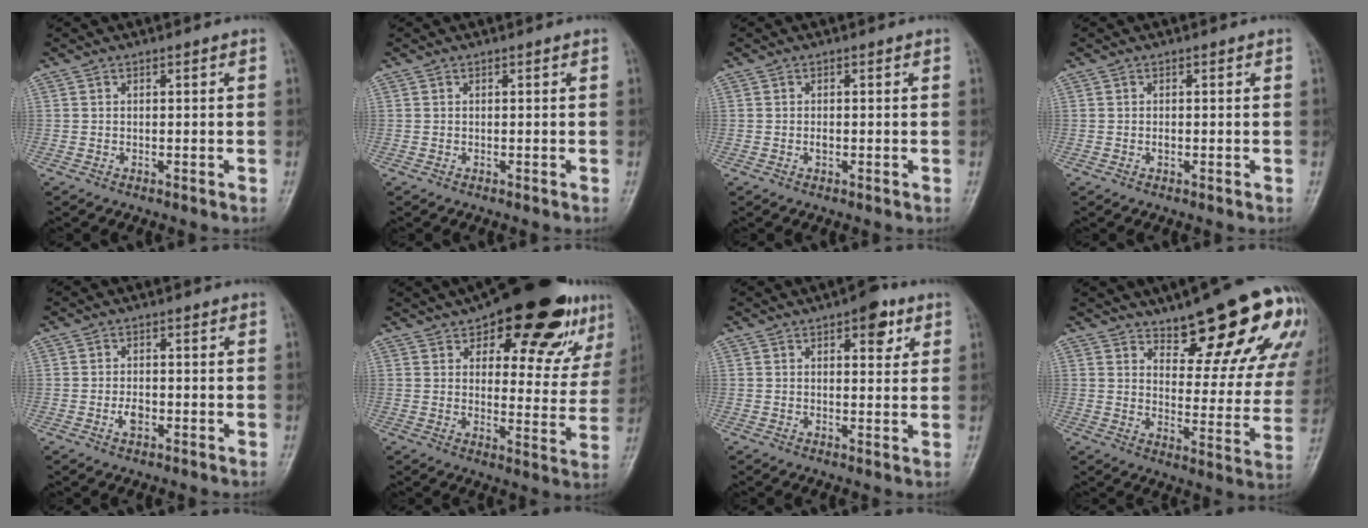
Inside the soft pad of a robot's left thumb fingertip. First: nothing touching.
{"total": 0.0}
{"total": 0.9, "force": [-0.1, 0.6, 0.6], "torque": [-0.007, 0.000, -0.004]}
{"total": 0.6, "force": [-0.1, 0.5, 0.4], "torque": [-0.006, 0.000, -0.003]}
{"total": 2.5, "force": [-0.8, 1.6, 1.8], "torque": [-0.028, 0.002, -0.016]}
{"total": 23.8, "force": [14.3, 9.7, 16.3], "torque": [-0.185, -0.033, 0.190]}
{"total": 6.1, "force": [3.0, 2.9, 4.4], "torque": [-0.033, -0.009, 0.033]}
{"total": 22.1, "force": [14.1, 7.1, 15.4], "torque": [-0.157, -0.080, 0.189]}